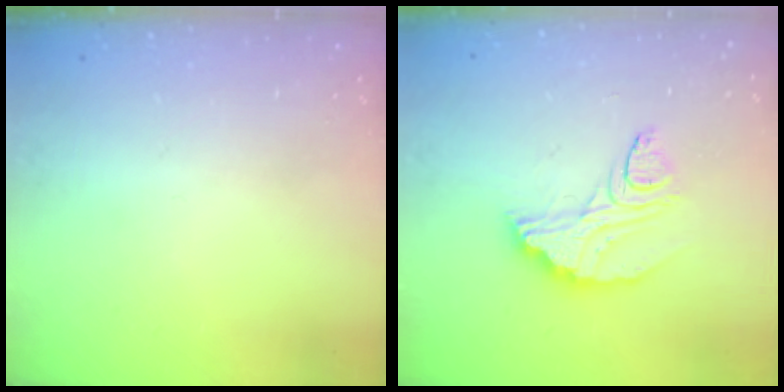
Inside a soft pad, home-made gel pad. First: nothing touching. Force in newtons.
{"total": 9.8, "press": 9.8, "slide": 0.4}